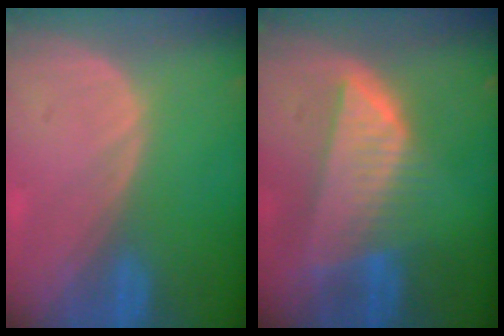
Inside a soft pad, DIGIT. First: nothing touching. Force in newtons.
{"total": 8.3, "press": 7.3, "slide": 4.0}